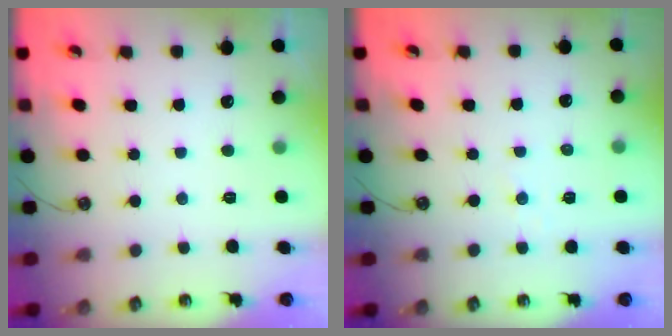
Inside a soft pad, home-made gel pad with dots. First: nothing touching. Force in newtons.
{"total": 2.9, "press": 2.9, "slide": 0.3}